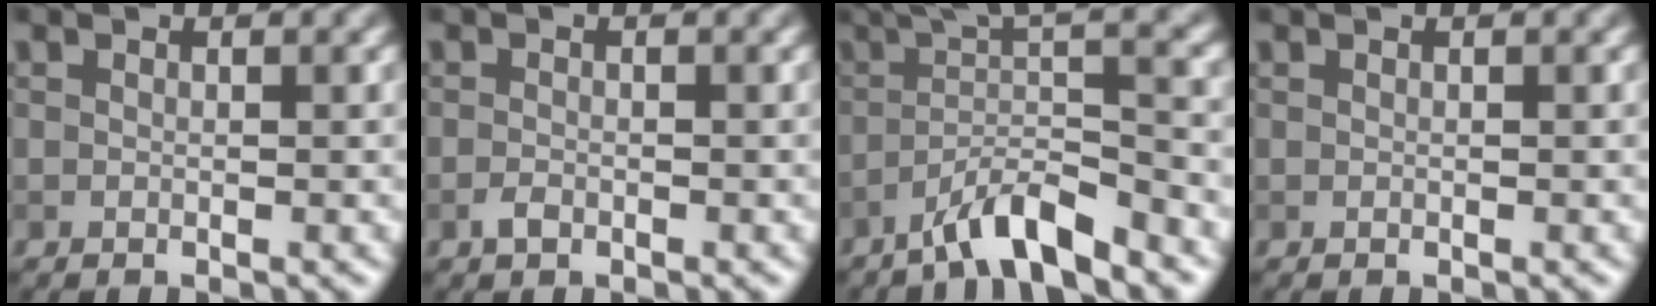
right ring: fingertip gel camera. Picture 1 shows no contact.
{"total": 1.0, "force": [-0.7, 0.5, 0.5], "torque": [-0.011, -0.003, -0.014]}
{"total": 6.7, "force": [-3.4, 1.1, 5.7], "torque": [-0.084, 0.012, -0.069]}
{"total": 0.0}